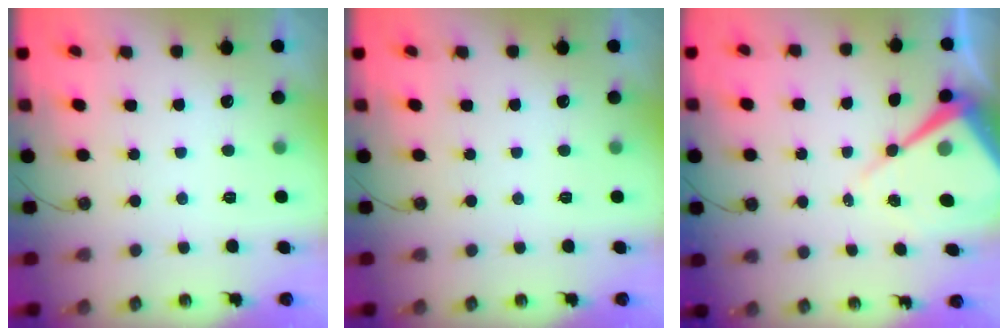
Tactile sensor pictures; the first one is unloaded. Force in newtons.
{"total": 0.0}
{"total": 11.6, "press": 11.5, "slide": 0.8}